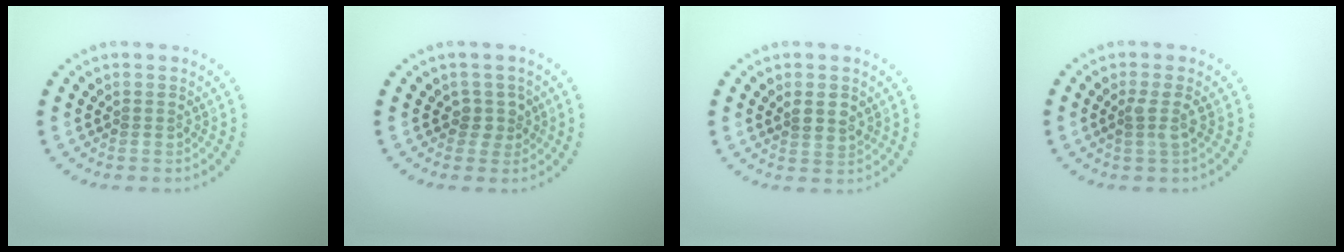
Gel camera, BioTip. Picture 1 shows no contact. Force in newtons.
{"total": 1.7, "press": 1.4, "slide": 1.0}
{"total": 2.1, "press": 2.0, "slide": 0.8}
{"total": 1.3, "press": 1.1, "slide": 0.7}